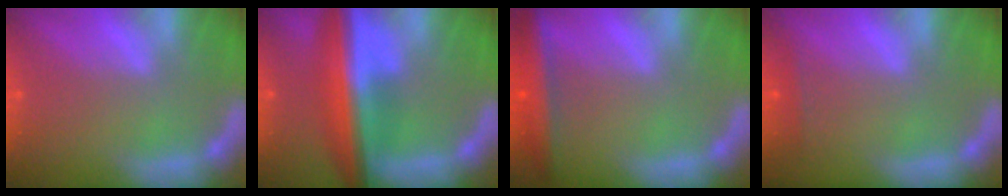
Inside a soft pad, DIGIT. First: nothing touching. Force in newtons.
{"total": 9.5}
{"total": 4.5}
{"total": 0.9}